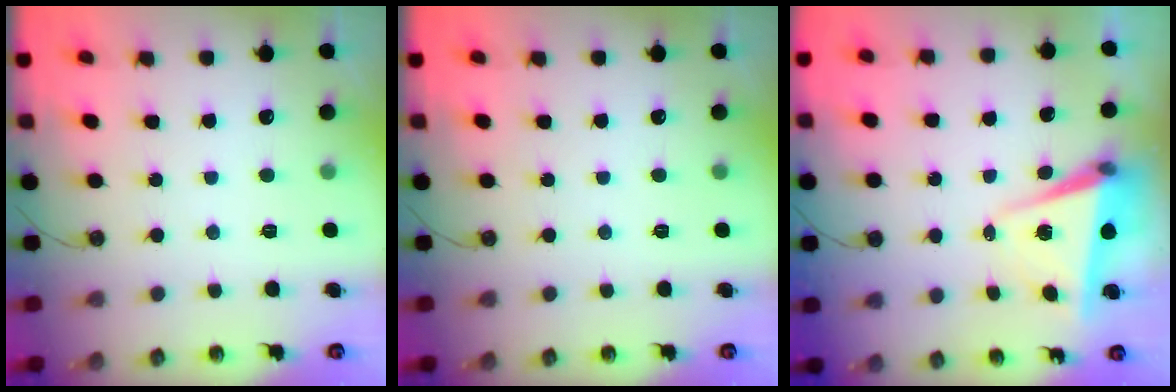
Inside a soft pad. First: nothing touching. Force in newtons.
{"total": 0.0}
{"total": 6.7, "press": 5.7, "slide": 3.6}